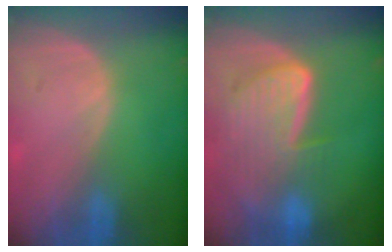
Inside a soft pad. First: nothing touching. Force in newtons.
{"total": 9.2, "press": 8.0, "slide": 4.5}